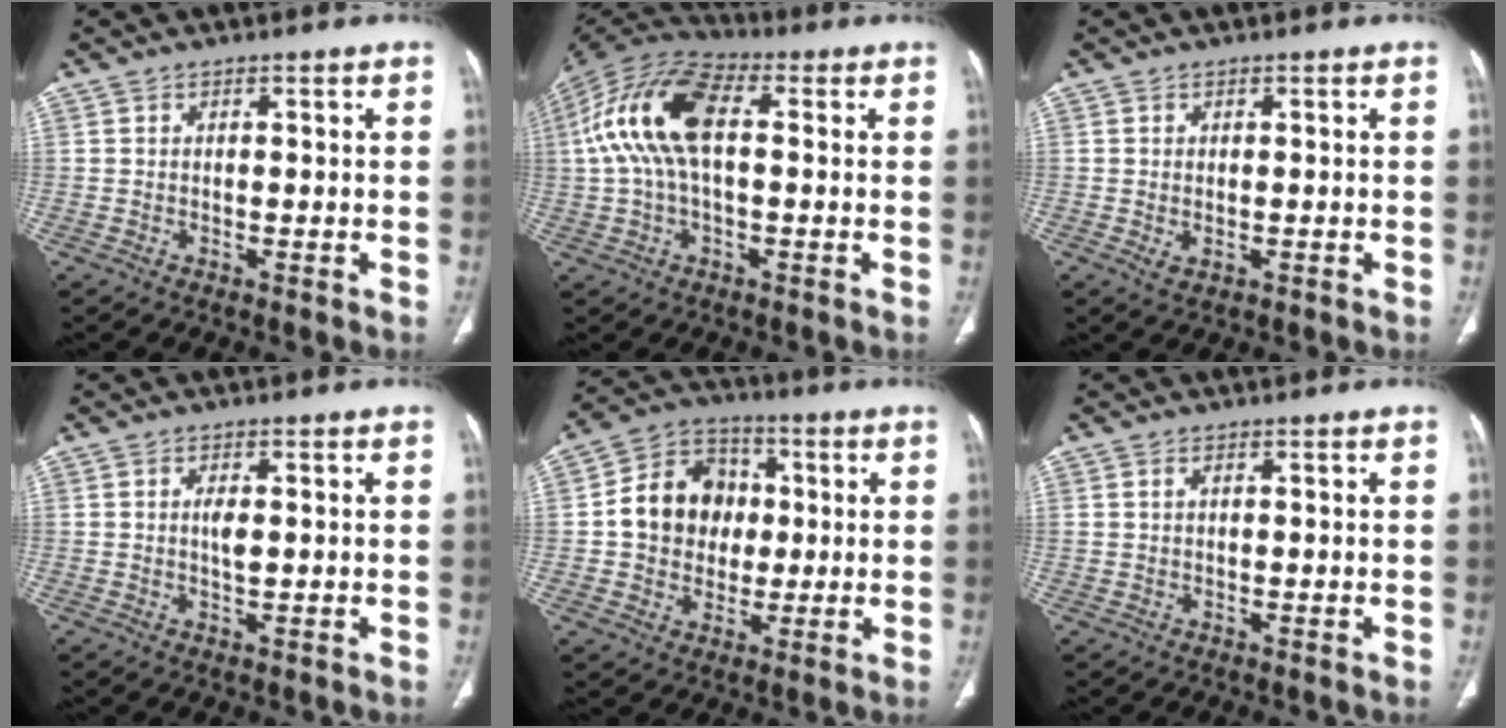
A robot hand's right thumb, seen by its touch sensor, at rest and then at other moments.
{"total": 16.1, "force": [1.9, 8.3, 13.7], "torque": [-0.280, 0.041, 0.029]}
{"total": 1.8, "force": [-0.3, 1.1, 1.3], "torque": [-0.023, -0.003, 0.000]}
{"total": 2.3, "force": [0.2, 0.9, 2.1], "torque": [-0.040, -0.001, 0.003]}
{"total": 13.1, "force": [0.7, 11.2, 6.8], "torque": [-0.079, 0.021, 0.008]}
{"total": 0.7, "force": [0.3, 0.3, 0.5], "torque": [-0.012, 0.004, 0.007]}